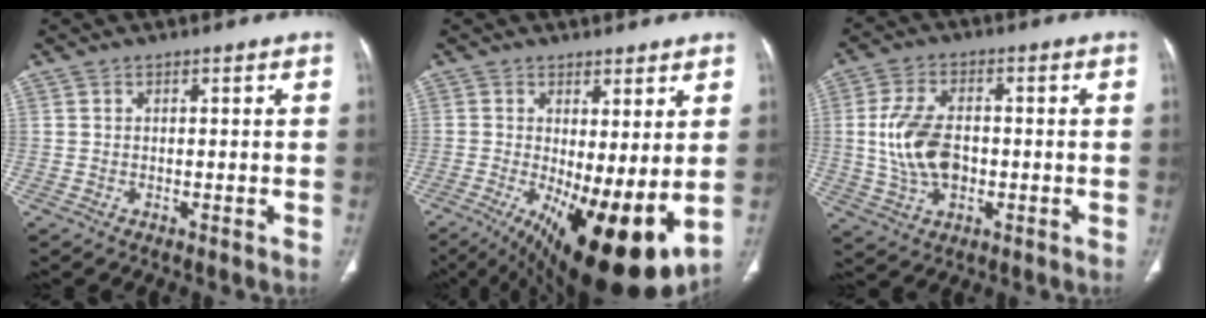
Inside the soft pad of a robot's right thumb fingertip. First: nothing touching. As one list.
[{"total": 16.6, "force": [-2.1, 5.8, 15.4], "torque": [-0.240, -0.029, -0.009]}, {"total": 11.0, "force": [-0.5, 6.8, 8.6], "torque": [-0.166, 0.007, -0.005]}]